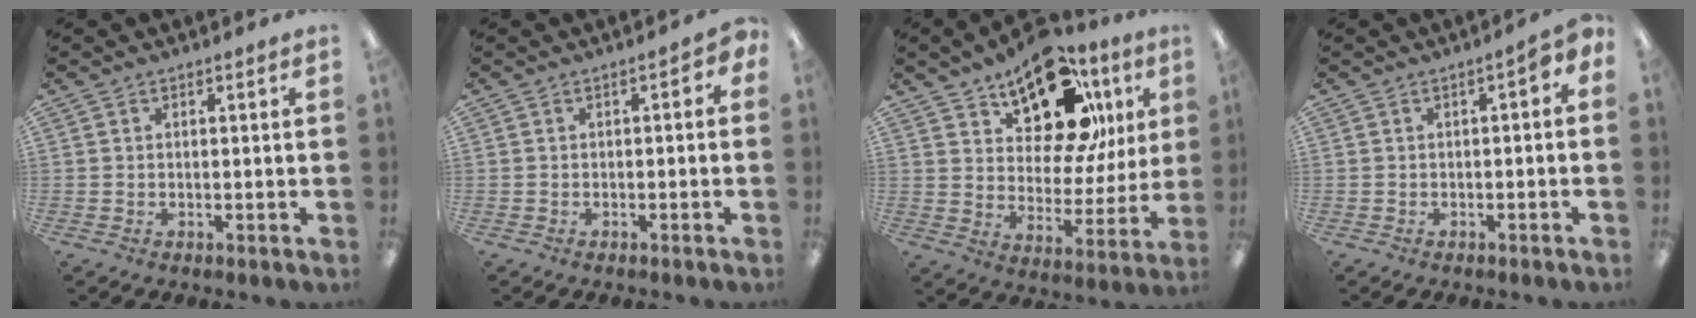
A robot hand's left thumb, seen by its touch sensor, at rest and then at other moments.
{"total": 1.4, "force": [-0.8, 1.0, 0.7], "torque": [-0.014, 0.005, -0.016]}
{"total": 18.8, "force": [12.8, 9.5, 10.0], "torque": [-0.156, -0.078, 0.223]}
{"total": 2.1, "force": [-1.0, 1.1, 1.5], "torque": [-0.029, 0.009, -0.019]}